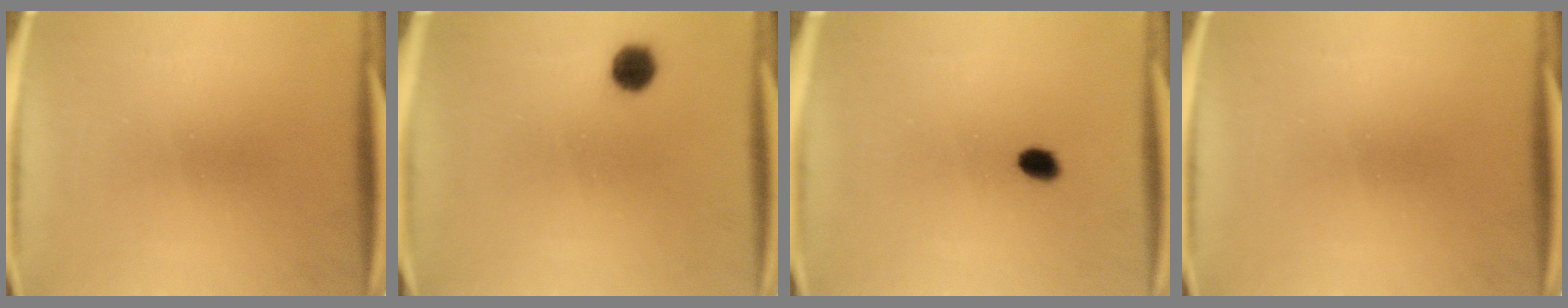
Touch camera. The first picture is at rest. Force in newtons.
{"total": 4.2}
{"total": 2.6}
{"total": 0.0}